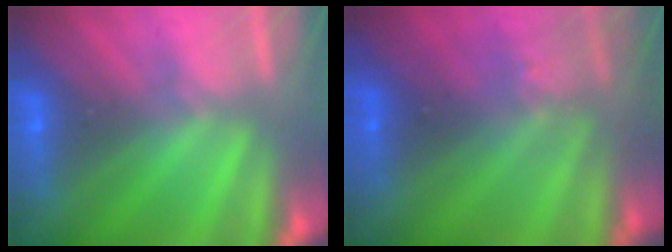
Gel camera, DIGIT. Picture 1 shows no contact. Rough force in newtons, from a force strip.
{"total": 2.8}